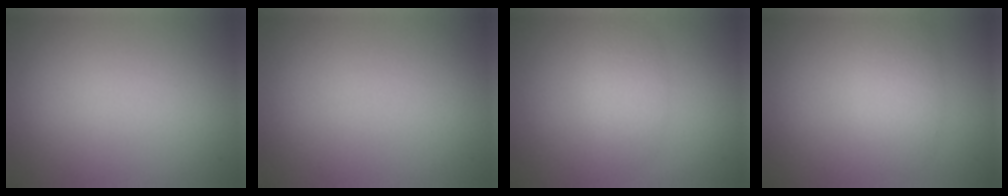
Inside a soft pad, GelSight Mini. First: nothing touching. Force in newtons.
{"total": 0.0}
{"total": 2.5, "press": 2.5, "slide": 0.2}
{"total": 2.9, "press": 2.9, "slide": 0.2}